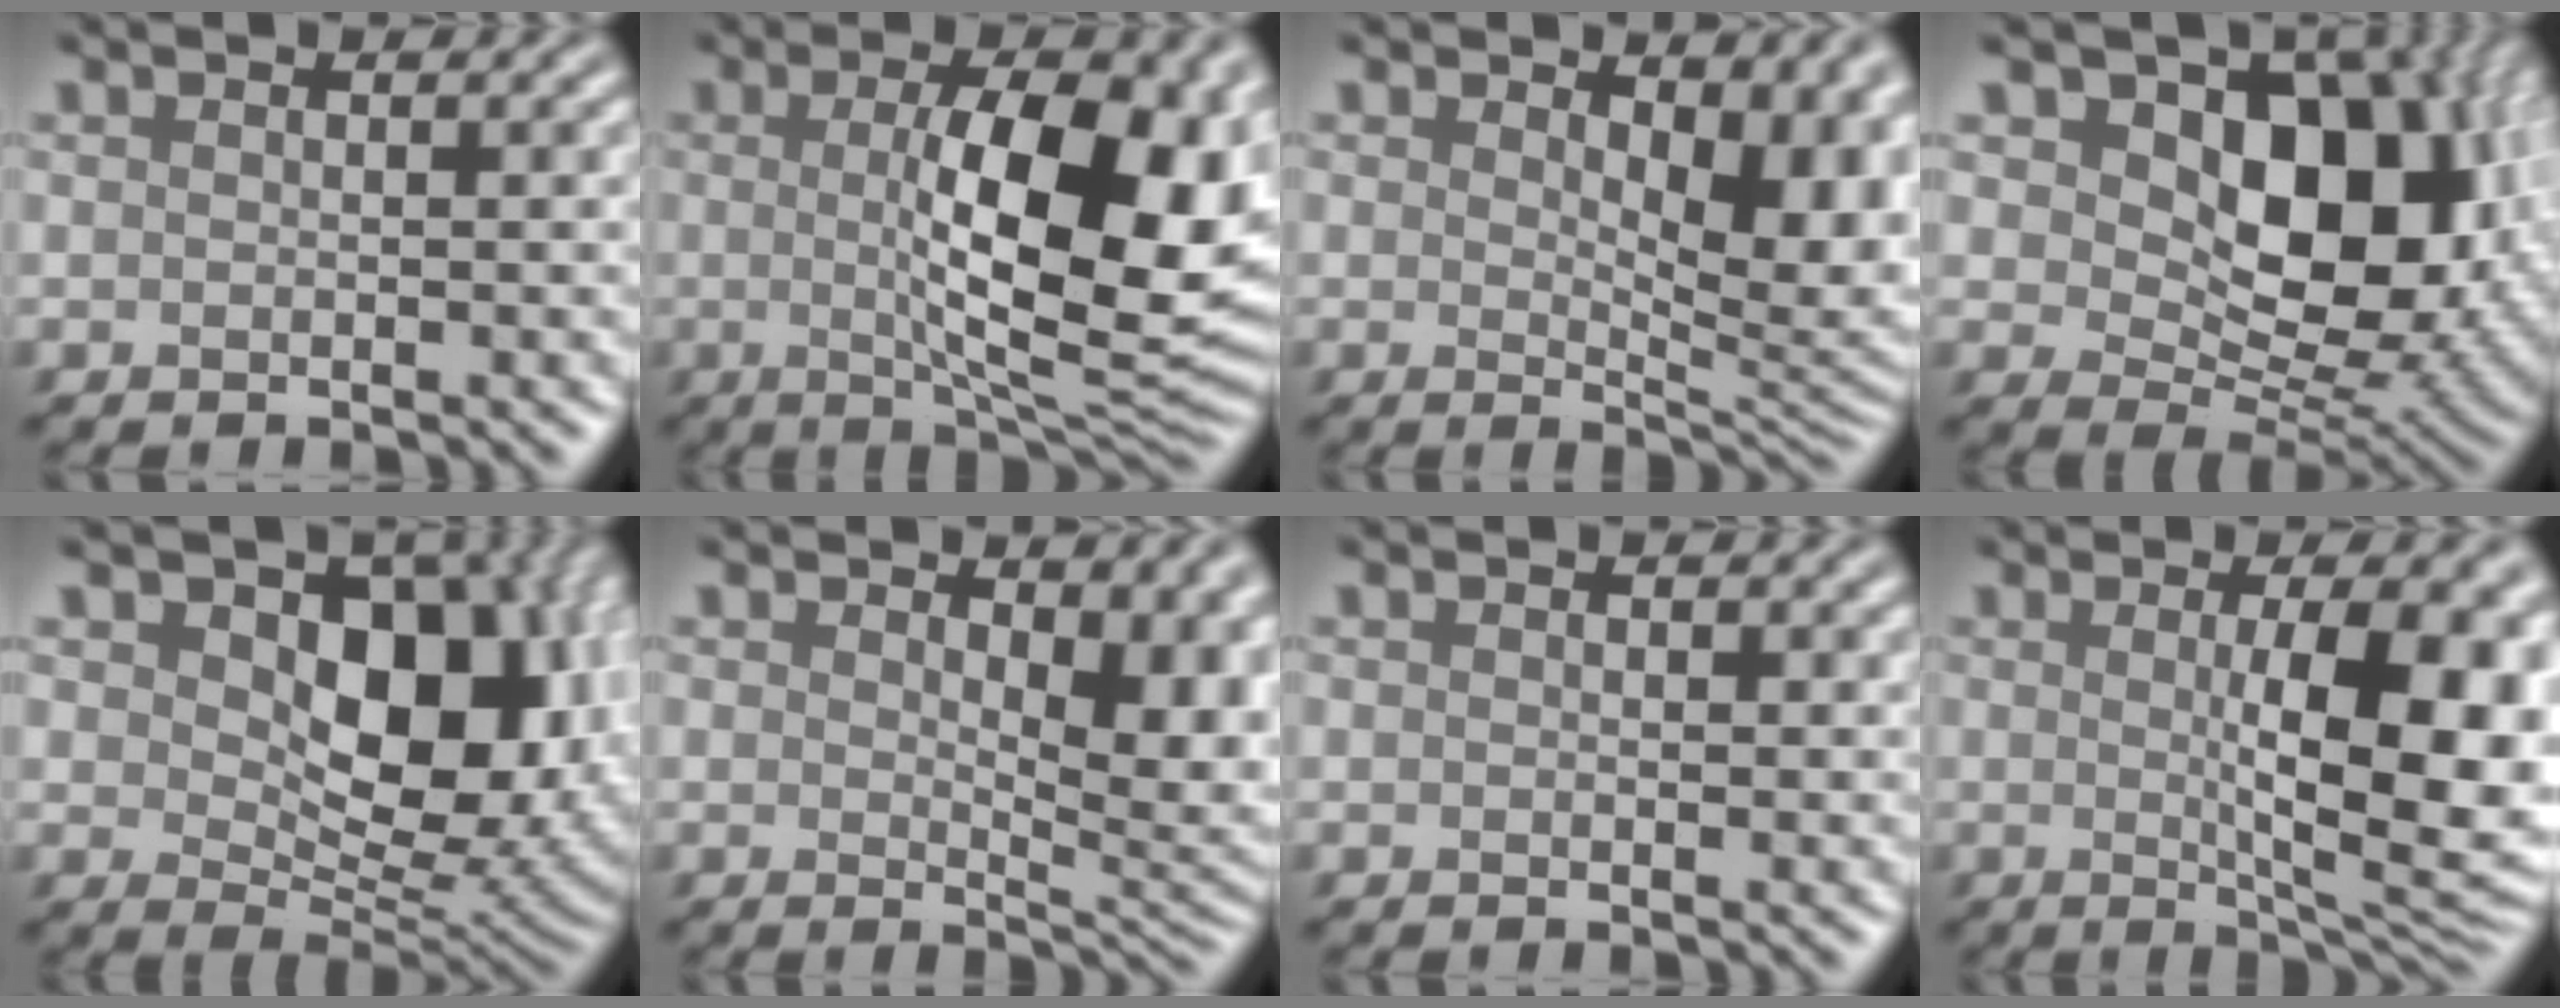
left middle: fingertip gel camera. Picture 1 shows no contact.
{"total": 13.1, "force": [0.8, 4.6, 12.2], "torque": [-0.165, -0.001, 0.015]}
{"total": 6.5, "force": [1.6, 3.5, 5.2], "torque": [-0.071, -0.010, 0.024]}
{"total": 14.0, "force": [3.8, 9.1, 10.0], "torque": [-0.123, -0.003, 0.056]}
{"total": 12.3, "force": [3.1, 7.8, 9.0], "torque": [-0.110, -0.009, 0.045]}
{"total": 5.7, "force": [1.4, 3.1, 4.6], "torque": [-0.061, -0.012, 0.025]}
{"total": 0.6, "force": [0.3, 0.4, 0.3], "torque": [-0.002, -0.004, 0.002]}
{"total": 10.4, "force": [0.6, 2.6, 10.0], "torque": [-0.132, -0.008, 0.015]}